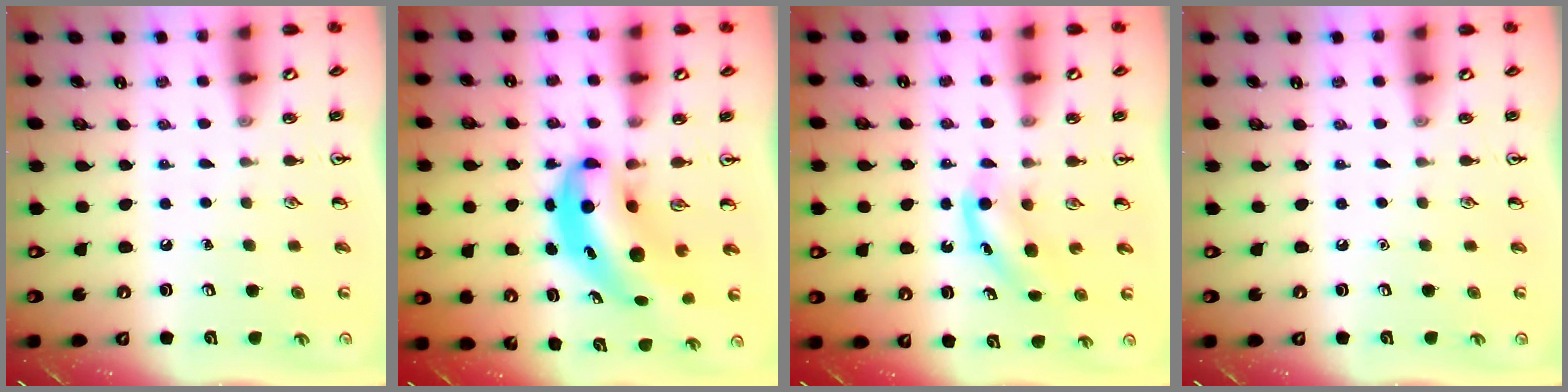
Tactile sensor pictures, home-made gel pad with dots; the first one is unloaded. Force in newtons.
{"total": 7.5, "press": 7.2, "slide": 2.3}
{"total": 4.2, "press": 4.0, "slide": 1.1}
{"total": 0.0}